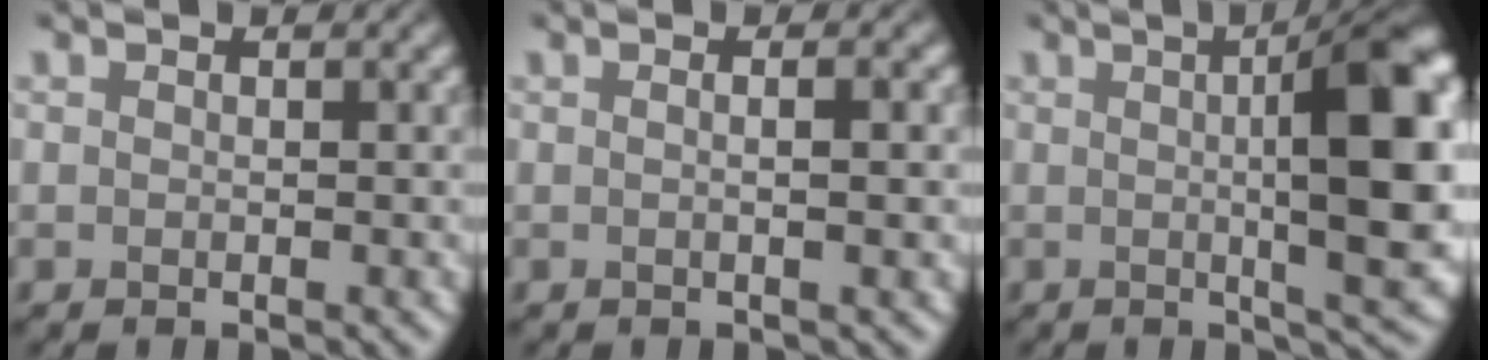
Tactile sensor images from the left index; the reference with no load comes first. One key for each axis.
{"total": 3.2, "fx": 0.5, "fy": 1.3, "fz": 2.8, "tx": -0.015, "ty": 0.011, "tz": -0.017}
{"total": 12.7, "fx": 1.2, "fy": 3.5, "fz": 12.2, "tx": -0.134, "ty": 0.011, "tz": 0.019}